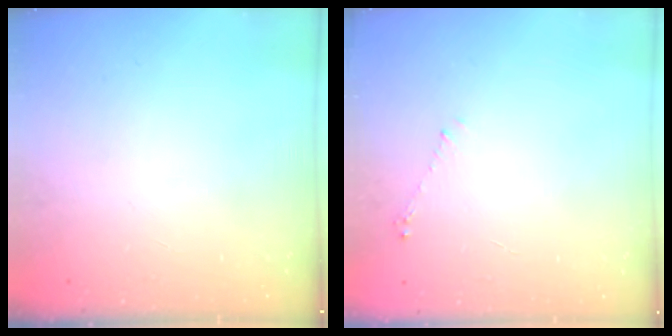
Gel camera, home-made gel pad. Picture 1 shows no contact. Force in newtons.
{"total": 4.1, "press": 4.1, "slide": 0.6}